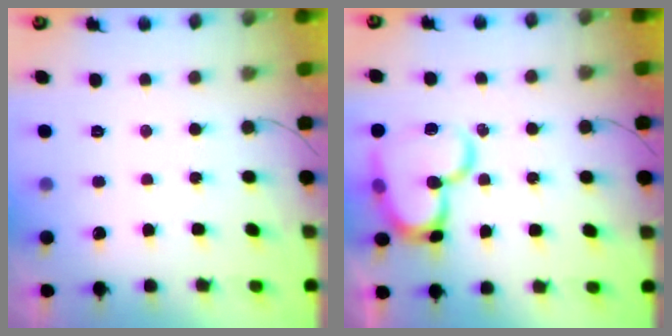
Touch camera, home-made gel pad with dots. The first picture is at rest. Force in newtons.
{"total": 17.6, "press": 17.6, "slide": 1.3}